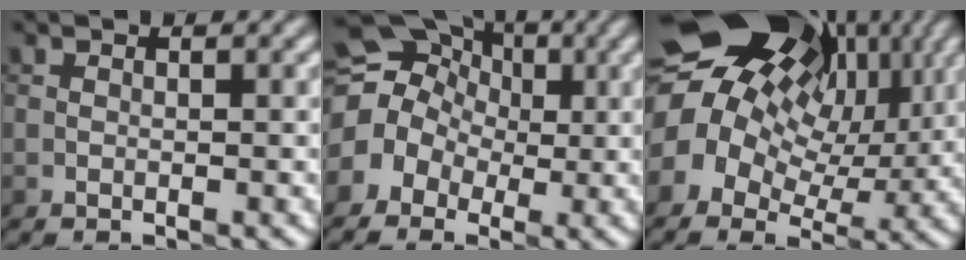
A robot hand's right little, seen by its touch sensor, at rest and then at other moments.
{"total": 11.3, "force": [0.9, 10.0, 5.1], "torque": [-0.104, 0.046, -0.028]}
{"total": 19.0, "force": [6.4, 13.8, 11.3], "torque": [-0.205, 0.042, 0.097]}